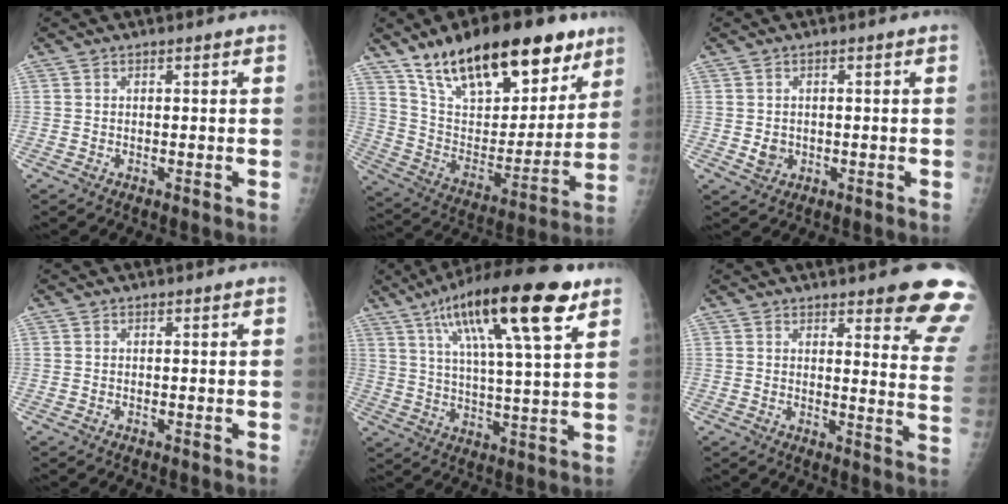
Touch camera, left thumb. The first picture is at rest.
{"total": 28.0, "force": [18.0, 12.3, 17.7], "torque": [-0.245, -0.041, 0.297]}
{"total": 2.7, "force": [-0.3, 2.4, 1.2], "torque": [-0.010, 0.000, 0.002]}
{"total": 0.0}
{"total": 21.4, "force": [11.0, 4.7, 17.7], "torque": [-0.286, -0.012, 0.179]}
{"total": 13.6, "force": [9.9, 2.7, 8.8], "torque": [-0.071, -0.066, 0.102]}